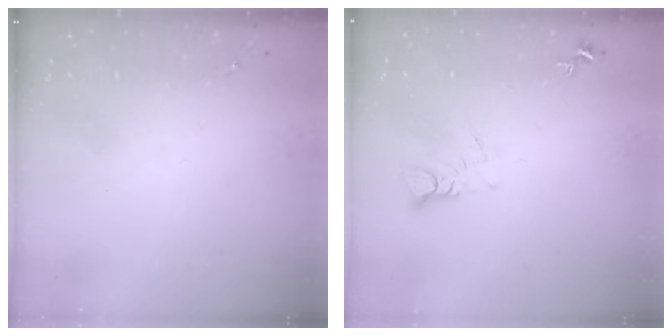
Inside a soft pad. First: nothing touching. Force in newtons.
{"total": 3.8, "press": 3.8, "slide": 0.3}